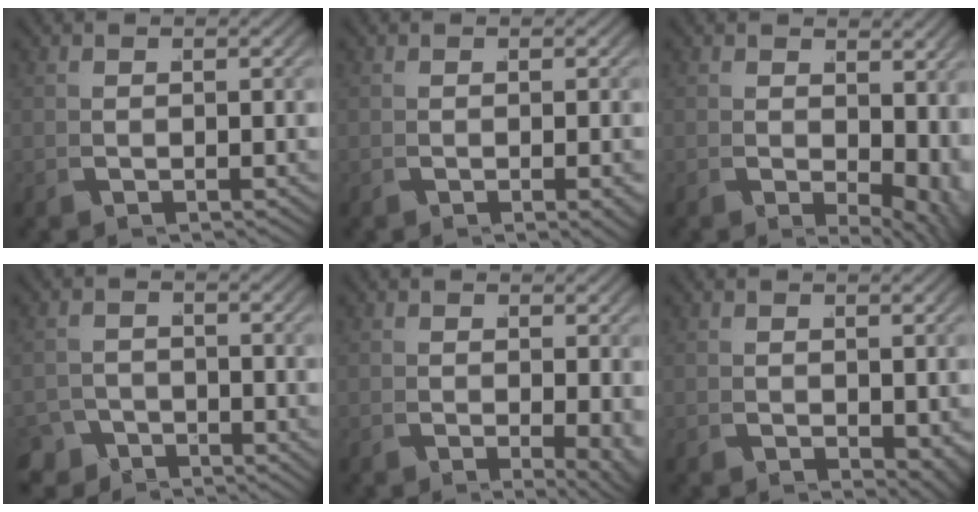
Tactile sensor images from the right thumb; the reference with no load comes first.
{"total": 1.3, "force": [-0.5, 0.3, 1.2], "torque": [-0.013, 0.000, -0.007]}
{"total": 5.0, "force": [0.5, 3.0, 3.9], "torque": [-0.054, -0.023, 0.020]}
{"total": 3.5, "force": [-2.8, 2.0, 0.1], "torque": [0.017, -0.014, -0.049]}
{"total": 2.9, "force": [-0.4, 1.1, 2.6], "torque": [-0.031, -0.011, -0.001]}
{"total": 2.1, "force": [0.1, 1.3, 1.7], "torque": [-0.016, -0.009, 0.010]}